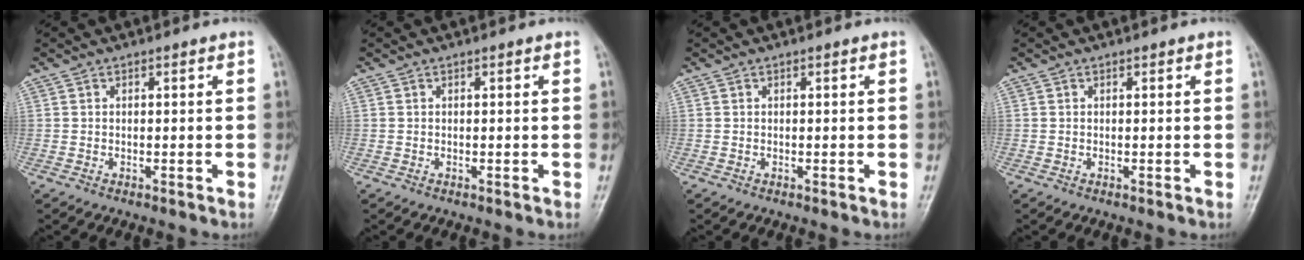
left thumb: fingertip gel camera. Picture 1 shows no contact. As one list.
[{"total": 0.0}, {"total": 0.0}, {"total": 0.0}]